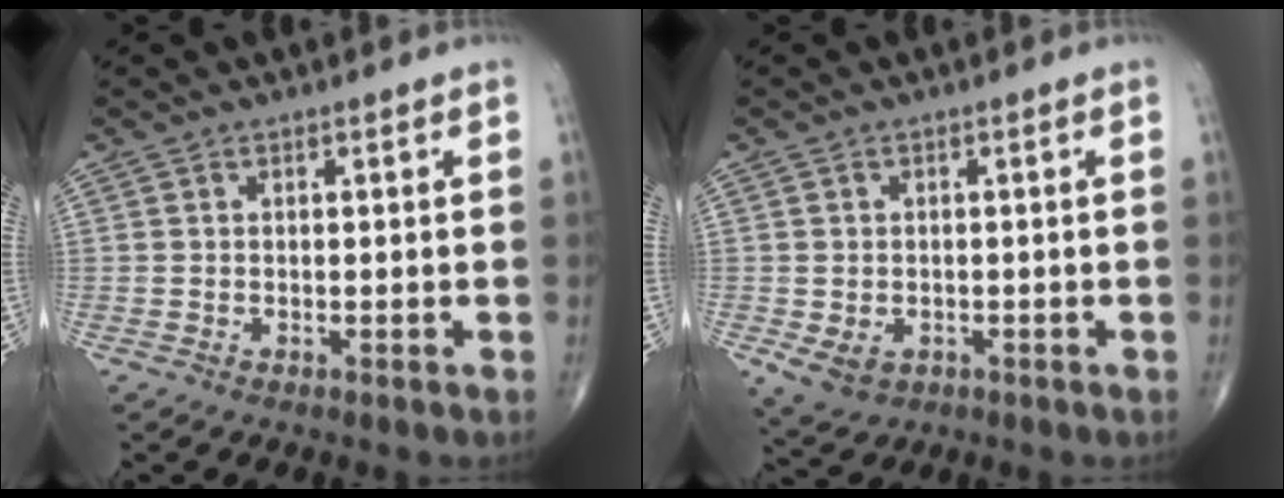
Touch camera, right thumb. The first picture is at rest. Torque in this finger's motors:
{"motor_torque": [0.98, 1.36, -0.08, -0.21, 0.01]}